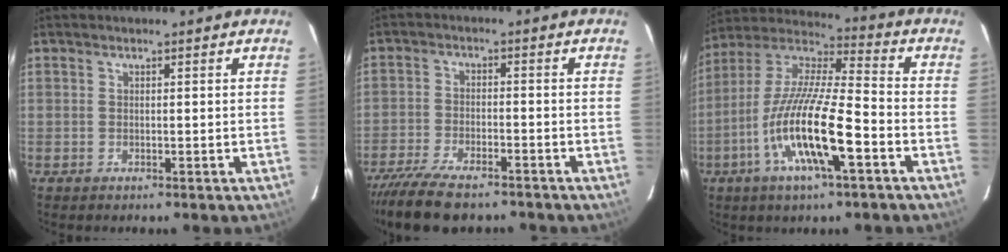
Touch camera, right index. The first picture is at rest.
{"total": 11.9, "force": [-9.8, 3.5, 5.7], "torque": [-0.135, -0.029, -0.172]}
{"total": 17.7, "force": [-7.1, 3.2, 15.9], "torque": [-0.312, -0.018, -0.144]}